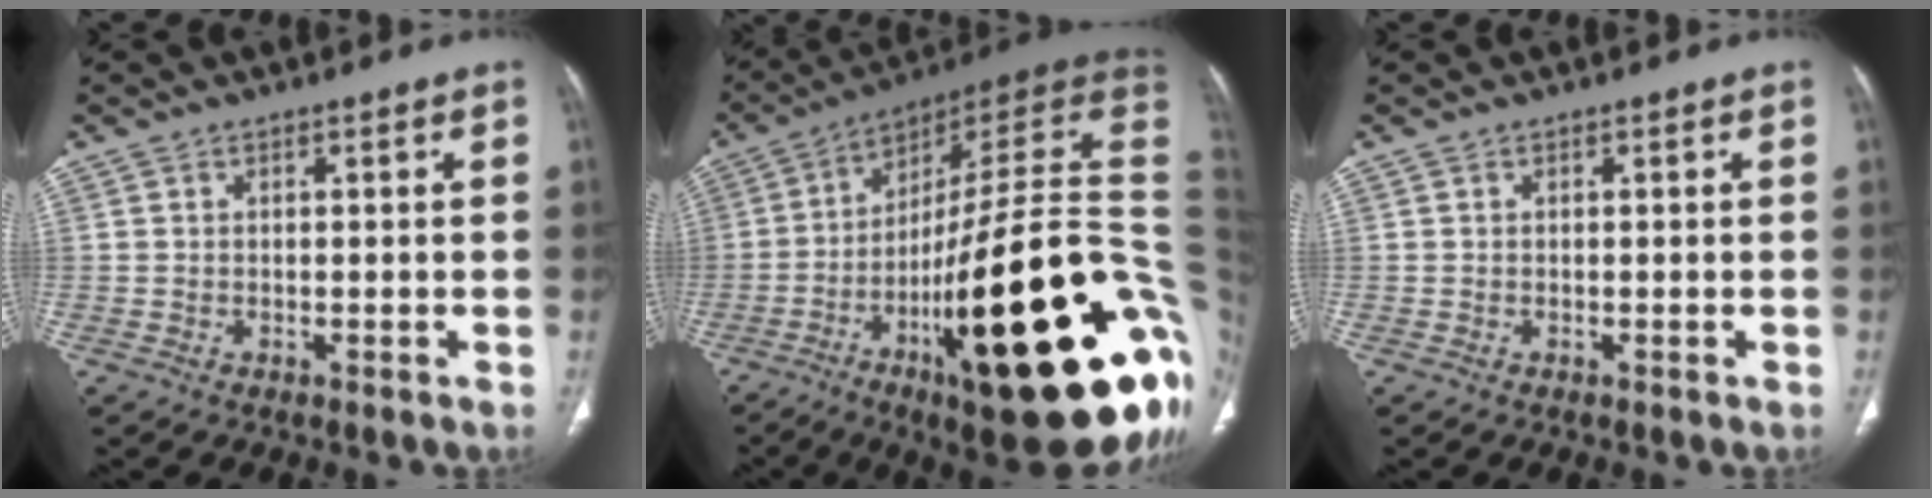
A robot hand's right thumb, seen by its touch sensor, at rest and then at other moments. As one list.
[{"total": 38.6, "force": [-8.9, 9.8, 36.2], "torque": [-0.442, 0.048, -0.138]}, {"total": 0.0}]